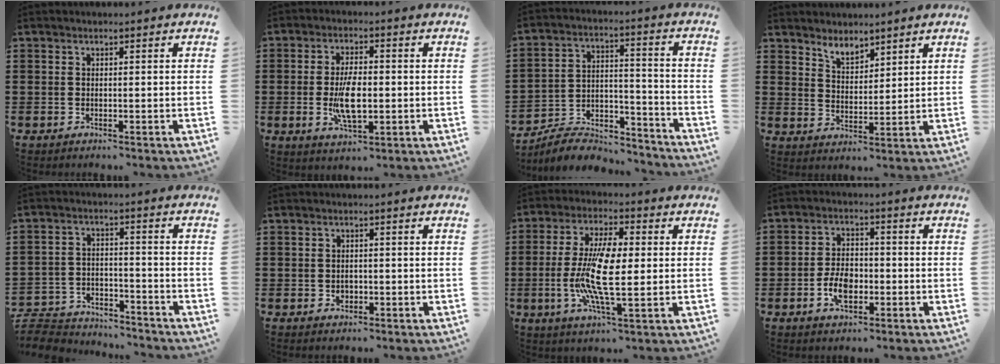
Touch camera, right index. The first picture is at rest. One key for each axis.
{"total": 7.3, "fx": -0.8, "fy": 3.1, "fz": 6.5, "tx": -0.142, "ty": -0.006, "tz": -0.020}
{"total": 6.7, "fx": -6.2, "fy": 2.1, "fz": 1.6, "tx": -0.036, "ty": 0.010, "tz": -0.121}
{"total": 3.8, "fx": 3.7, "fy": 0.8, "fz": 0.4, "tx": -0.020, "ty": -0.007, "tz": 0.070}
{"total": 5.3, "fx": -5.2, "fy": 0.7, "fz": 0.4, "tx": -0.022, "ty": 0.004, "tz": -0.109}
{"total": 1.3, "fx": -0.3, "fy": 1.0, "fz": 0.7, "tx": -0.016, "ty": 0.004, "tz": -0.007}
{"total": 11.1, "fx": -0.5, "fy": 3.7, "fz": 10.5, "tx": -0.227, "ty": -0.008, "tz": -0.015}
{"total": 5.6, "fx": -1.7, "fy": 3.4, "fz": 4.1, "tx": -0.087, "ty": 0.006, "tz": -0.033}